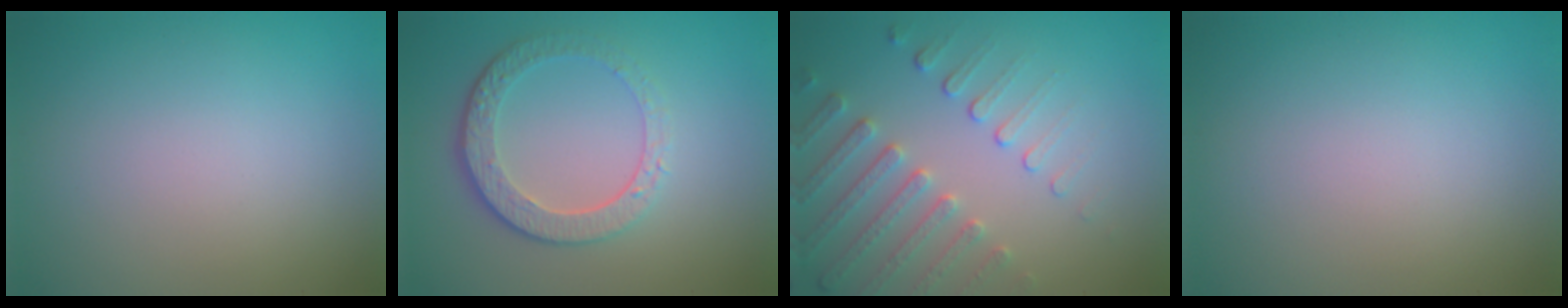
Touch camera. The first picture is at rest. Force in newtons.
{"total": 4.5, "press": 3.2, "slide": 3.1}
{"total": 4.7, "press": 3.7, "slide": 2.8}
{"total": 0.0}